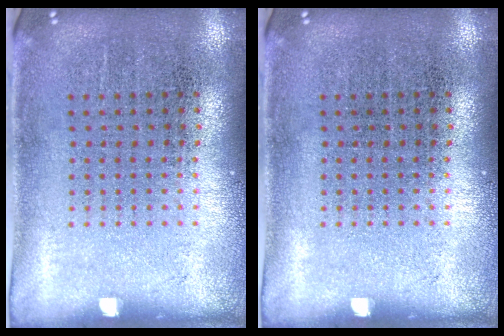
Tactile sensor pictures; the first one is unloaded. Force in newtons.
{"total": 0.0}